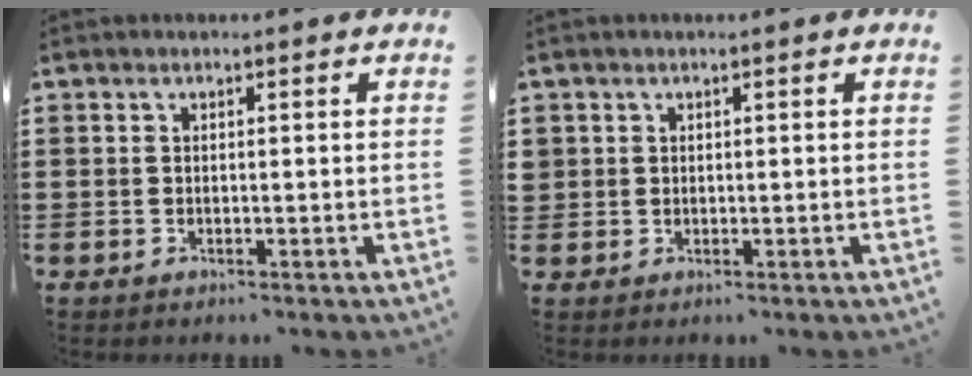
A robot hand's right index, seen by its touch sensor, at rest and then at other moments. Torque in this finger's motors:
{"motor_torque": [0.18, 1.03, 0.03, -0.01]}